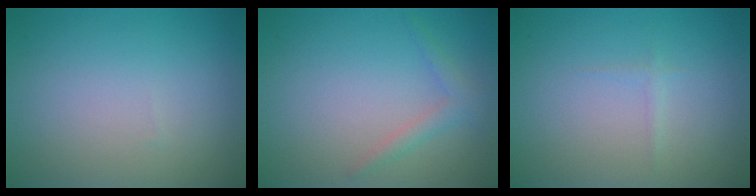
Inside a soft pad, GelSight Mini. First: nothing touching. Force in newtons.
{"total": 1.5, "press": 1.5, "slide": 0.1}
{"total": 0.6, "press": 0.6, "slide": 0.0}